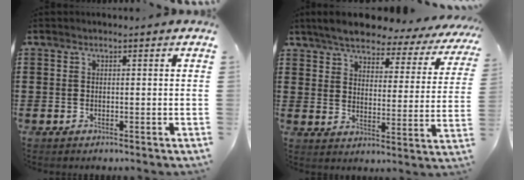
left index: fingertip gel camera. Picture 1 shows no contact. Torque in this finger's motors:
{"motor_torque": [2.14, 0.00, 1.05, 0.21]}